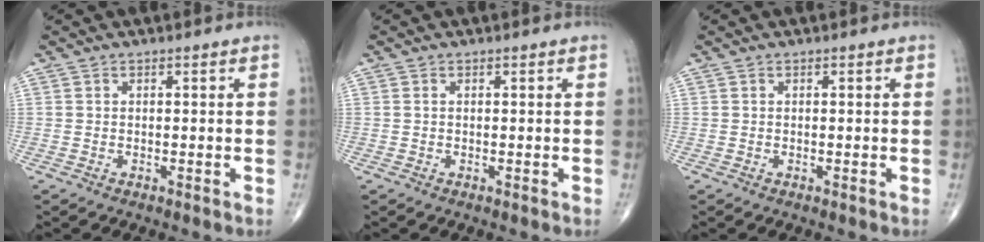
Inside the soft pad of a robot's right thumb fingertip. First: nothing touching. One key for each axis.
{"total": 0.0}
{"total": 0.0}